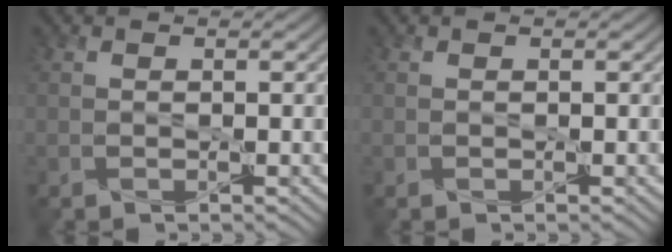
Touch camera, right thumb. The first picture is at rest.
{"total": 0.0}